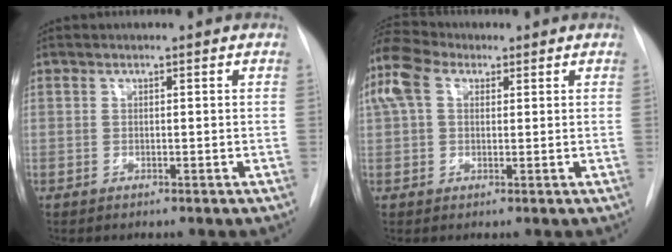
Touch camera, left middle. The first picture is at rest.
{"total": 10.9, "force": [5.0, 6.9, 6.8], "torque": [-0.183, 0.053, 0.094]}